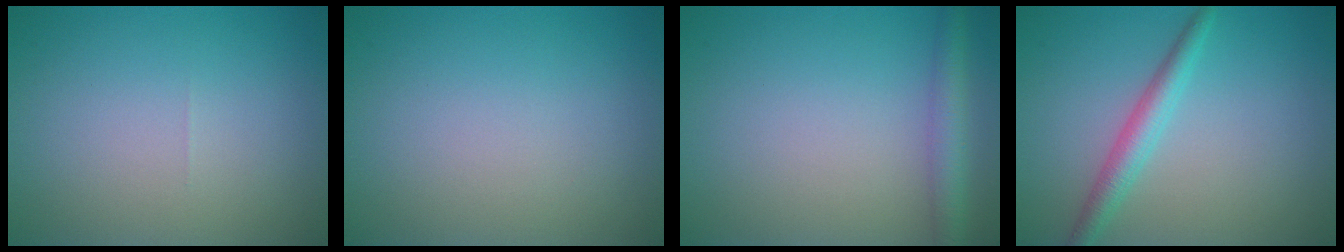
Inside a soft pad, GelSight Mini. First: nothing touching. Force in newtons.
{"total": 0.0}
{"total": 3.0, "press": 3.0, "slide": 0.1}
{"total": 2.7, "press": 2.7, "slide": 0.1}